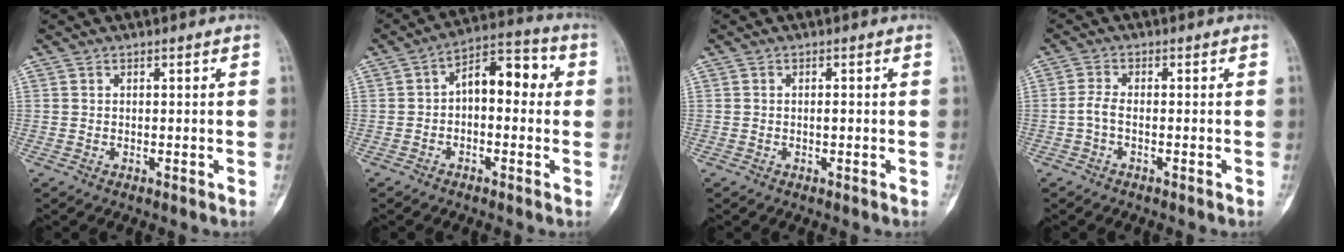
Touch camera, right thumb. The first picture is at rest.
{"total": 9.9, "force": [0.6, 5.6, 8.1], "torque": [-0.092, 0.038, -0.003]}
{"total": 0.7, "force": [-0.1, 0.3, 0.6], "torque": [-0.013, 0.000, -0.002]}
{"total": 2.2, "force": [-0.8, 0.8, 2.0], "torque": [-0.046, 0.002, -0.019]}